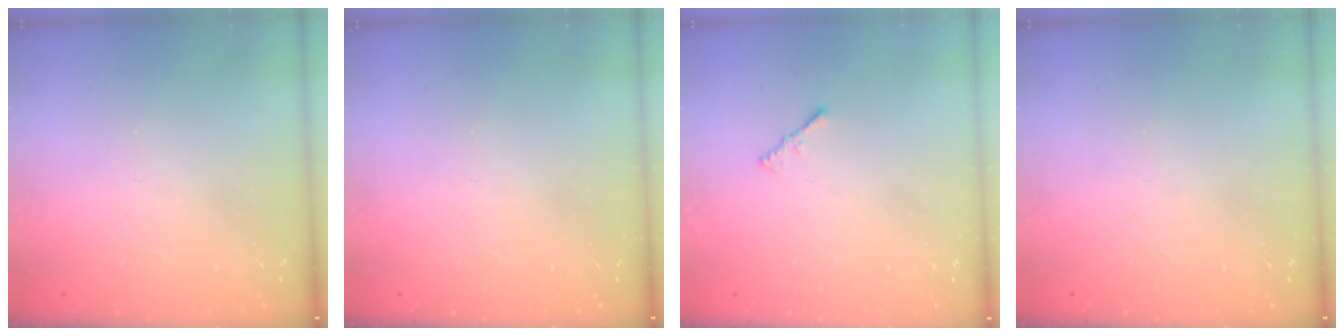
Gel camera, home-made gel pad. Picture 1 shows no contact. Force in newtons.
{"total": 0.0}
{"total": 0.7, "press": 0.6, "slide": 0.3}
{"total": 0.0}